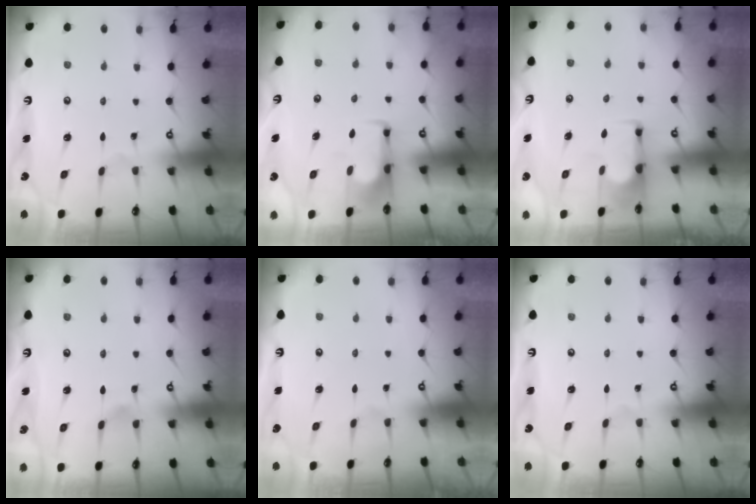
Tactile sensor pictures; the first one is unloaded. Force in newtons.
{"total": 2.2, "press": 2.1, "slide": 0.4}
{"total": 1.9, "press": 1.7, "slide": 0.8}
{"total": 3.5, "press": 3.4, "slide": 0.4}
{"total": 1.3, "press": 1.1, "slide": 0.8}
{"total": 0.0}